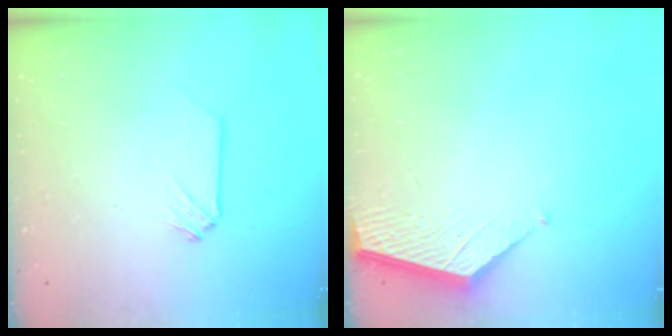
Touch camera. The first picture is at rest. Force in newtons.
{"total": 2.1, "press": 2.1, "slide": 0.2}